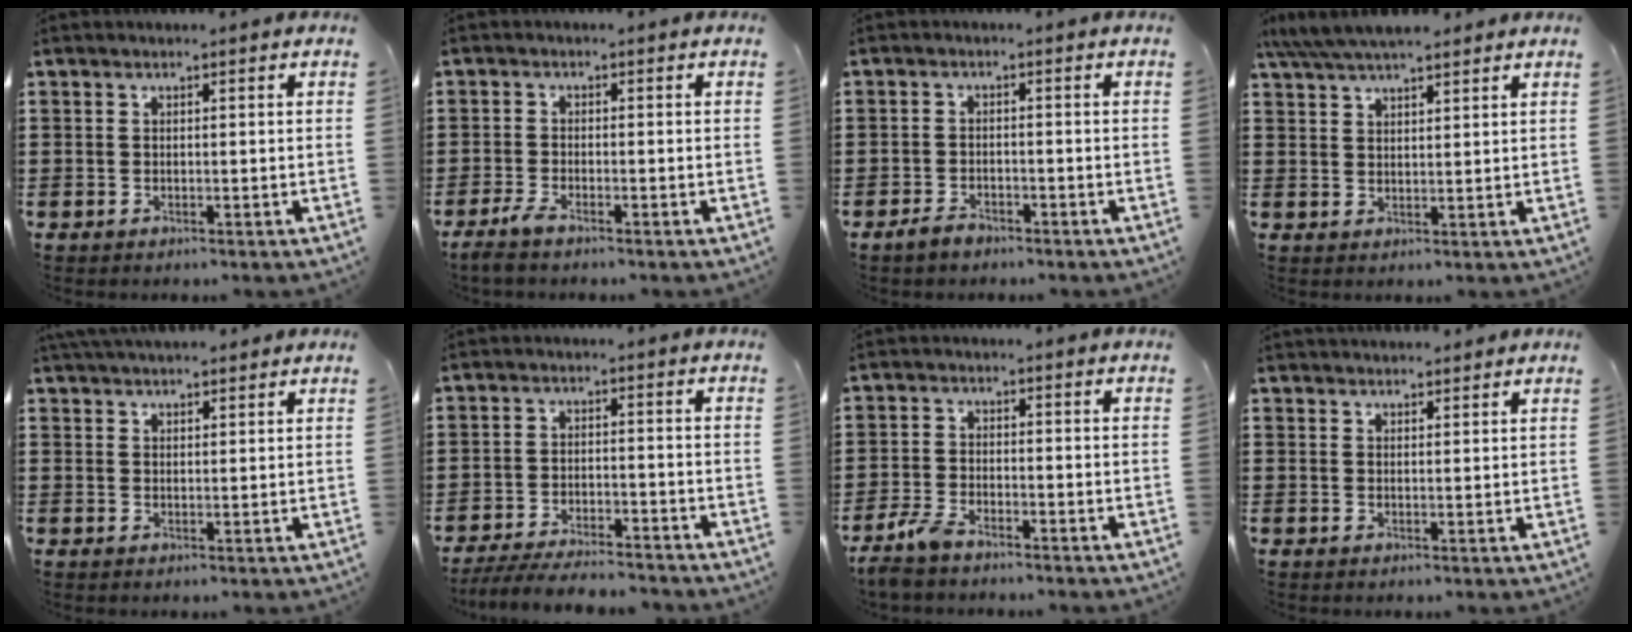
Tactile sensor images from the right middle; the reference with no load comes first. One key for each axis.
{"total": 2.2, "fx": -1.6, "fy": 0.3, "fz": 1.4, "tx": -0.040, "ty": -0.002, "tz": -0.036}
{"total": 2.0, "fx": -1.7, "fy": 0.8, "fz": 0.7, "tx": -0.015, "ty": 0.005, "tz": -0.034}
{"total": 5.5, "fx": 4.8, "fy": 0.8, "fz": 2.5, "tx": -0.062, "ty": -0.003, "tz": 0.090}
{"total": 2.7, "fx": 2.6, "fy": 0.4, "fz": 0.6, "tx": -0.018, "ty": 0.002, "tz": 0.050}
{"total": 4.9, "fx": -4.7, "fy": 0.3, "fz": 1.4, "tx": -0.028, "ty": -0.003, "tz": -0.094}
{"total": 3.7, "fx": -3.0, "fy": 0.9, "fz": 1.9, "tx": -0.061, "ty": -0.004, "tz": -0.067}
{"total": 1.9, "fx": 1.8, "fy": 0.1, "fz": 0.0, "tx": -0.004, "ty": 0.004, "tz": 0.036}